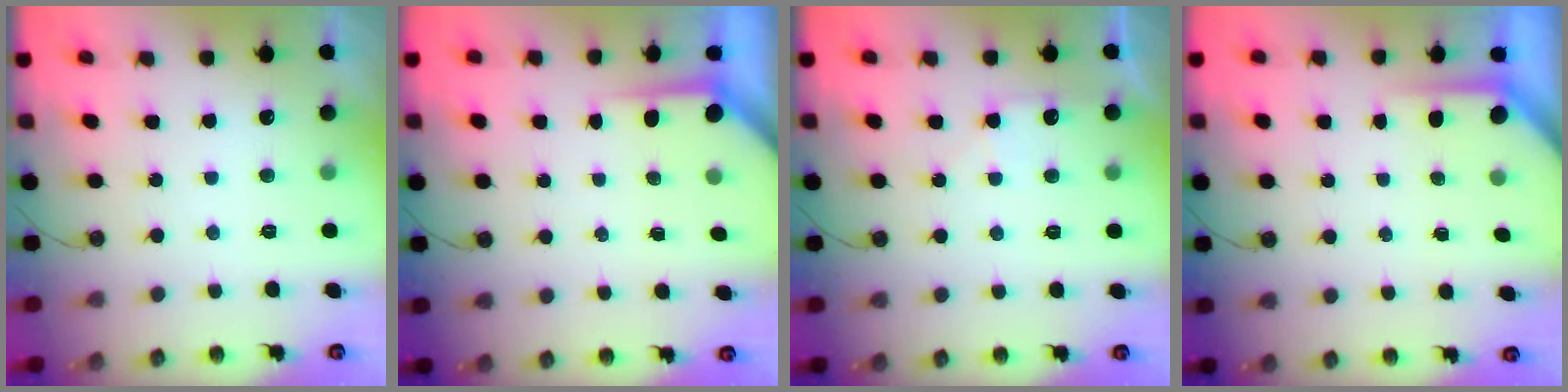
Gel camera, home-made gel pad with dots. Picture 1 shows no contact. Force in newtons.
{"total": 3.6, "press": 3.6, "slide": 0.3}
{"total": 5.3, "press": 5.2, "slide": 0.7}
{"total": 3.8, "press": 3.8, "slide": 0.2}